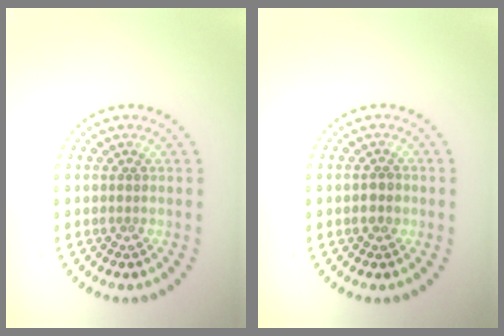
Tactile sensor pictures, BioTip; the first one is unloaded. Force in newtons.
{"total": 1.4, "press": 1.4, "slide": 0.3}